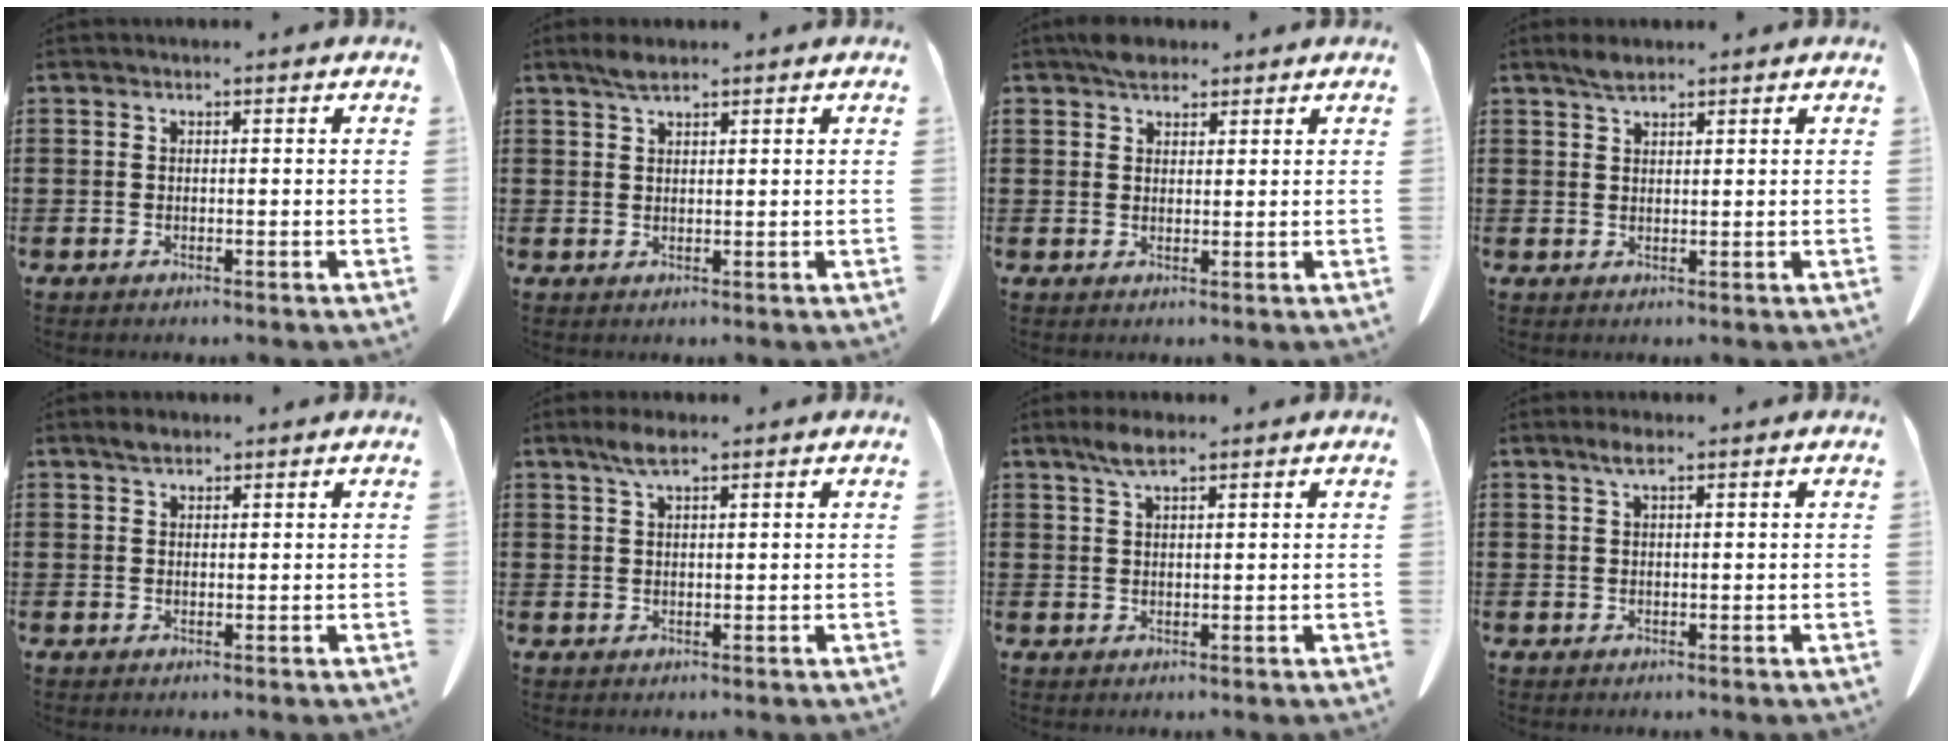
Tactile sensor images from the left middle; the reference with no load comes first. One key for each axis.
{"total": 2.4, "fx": 1.7, "fy": 0.5, "fz": 1.5, "tx": -0.034, "ty": 0.002, "tz": 0.031}
{"total": 3.0, "fx": 2.5, "fy": 1.4, "fz": 0.9, "tx": -0.017, "ty": 0.000, "tz": 0.047}
{"total": 2.3, "fx": 1.8, "fy": 0.6, "fz": 1.3, "tx": -0.029, "ty": 0.002, "tz": 0.033}
{"total": 1.6, "fx": 1.2, "fy": 0.7, "fz": 0.8, "tx": -0.019, "ty": 0.001, "tz": 0.024}
{"total": 3.2, "fx": 1.9, "fy": 0.7, "fz": 2.5, "tx": -0.053, "ty": 0.003, "tz": 0.034}
{"total": 3.6, "fx": 2.2, "fy": 0.8, "fz": 2.7, "tx": -0.058, "ty": 0.002, "tz": 0.040}
{"total": 1.9, "fx": 0.9, "fy": 0.4, "fz": 1.6, "tx": -0.034, "ty": 0.001, "tz": 0.016}